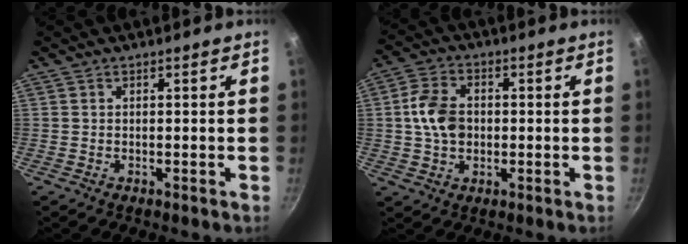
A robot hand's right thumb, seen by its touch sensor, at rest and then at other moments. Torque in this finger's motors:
{"motor_torque": [-0.38, 0.59, 0.33, 0.57, -0.01]}